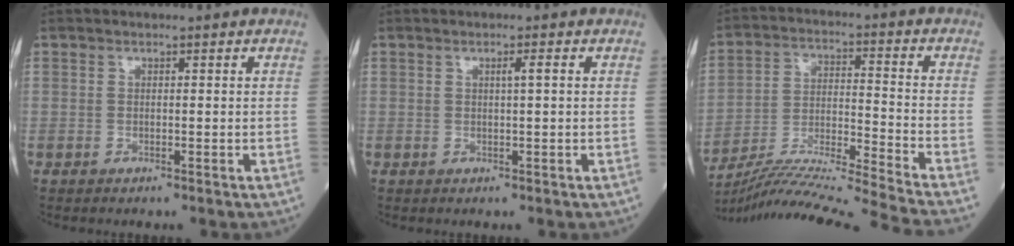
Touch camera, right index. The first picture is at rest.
{"total": 1.2, "force": [0.3, -0.2, 1.2], "torque": [-0.019, 0.002, 0.003]}
{"total": 21.2, "force": [-19.3, -3.4, 8.1], "torque": [-0.142, -0.033, -0.311]}